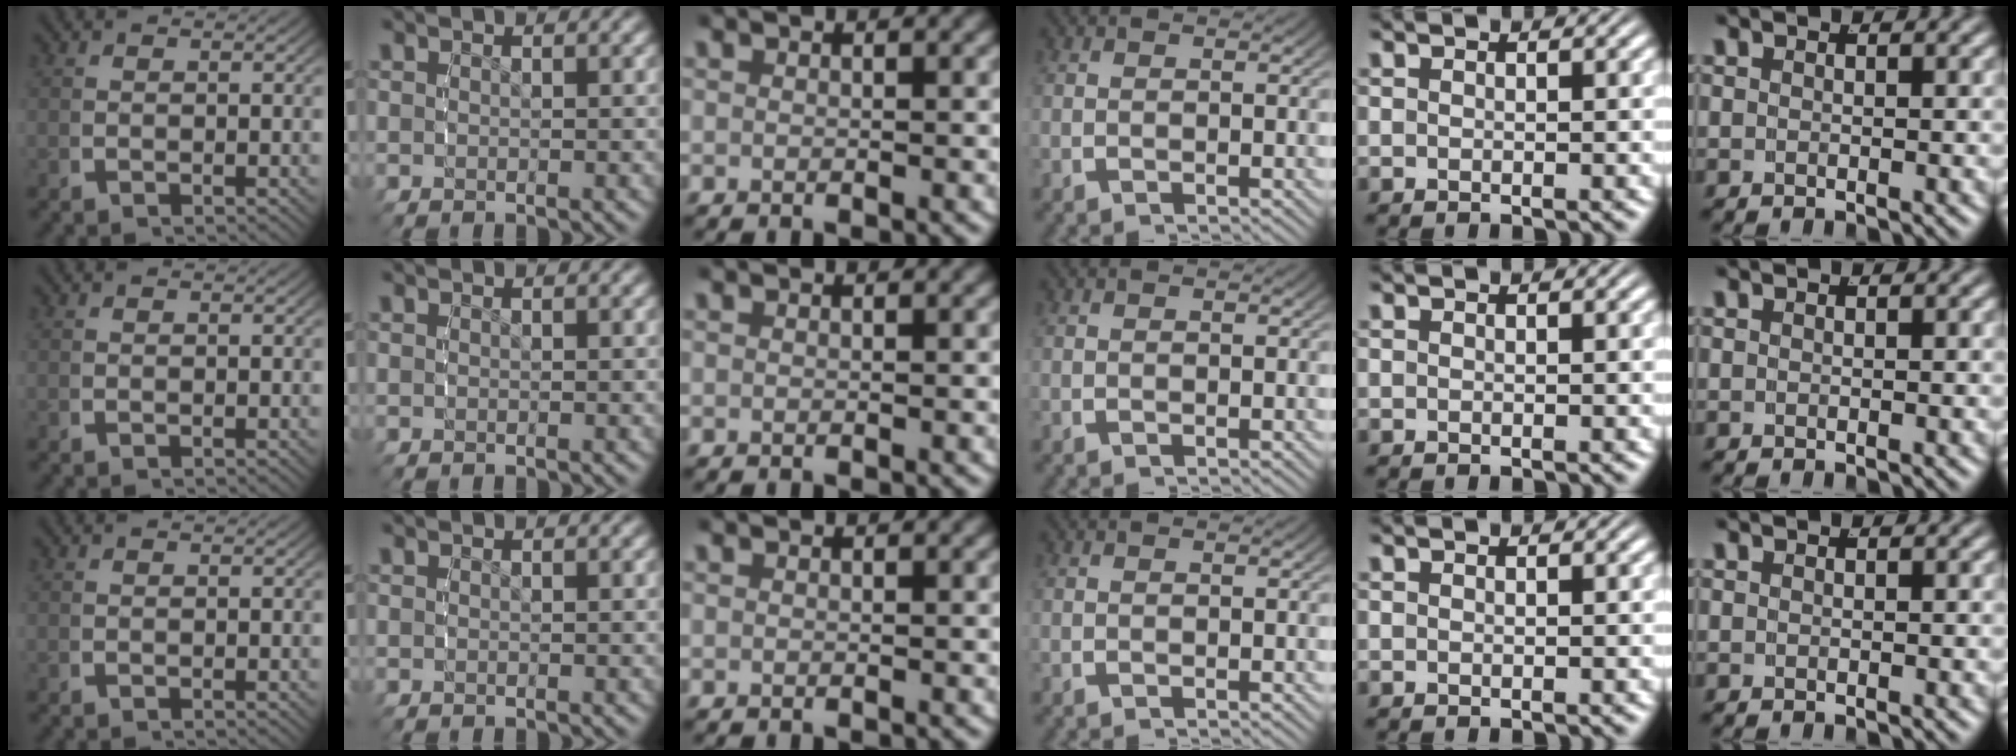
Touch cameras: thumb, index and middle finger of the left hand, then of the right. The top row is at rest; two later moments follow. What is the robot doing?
{"motion": "reach", "object": "jar lid"}